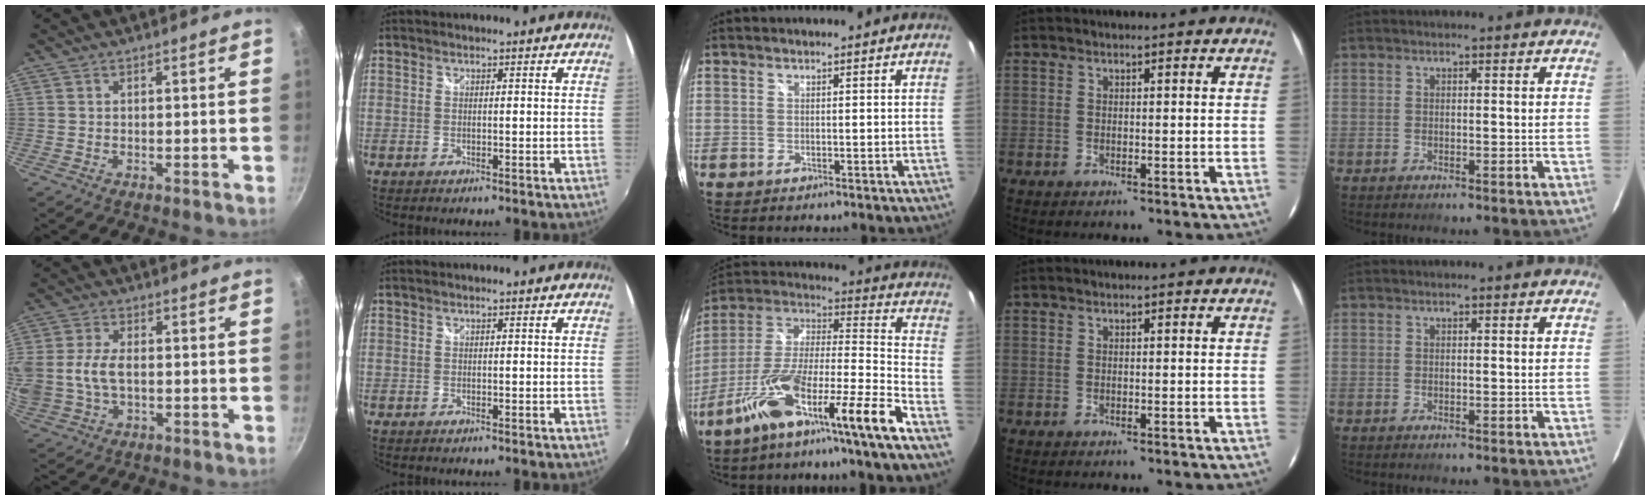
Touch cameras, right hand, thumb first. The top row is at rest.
{"thumb": {"total": 11.0, "force": [-0.4, 7.1, 8.3], "torque": [-0.181, 0.011, -0.013]}, "middle": {"total": 18.3, "force": [-12.1, 0.2, 13.7], "torque": [-0.220, -0.015, -0.216]}}